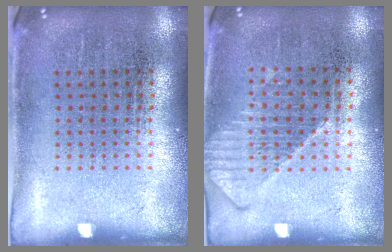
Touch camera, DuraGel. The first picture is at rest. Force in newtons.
{"total": 1.2, "press": 1.2, "slide": 0.3}